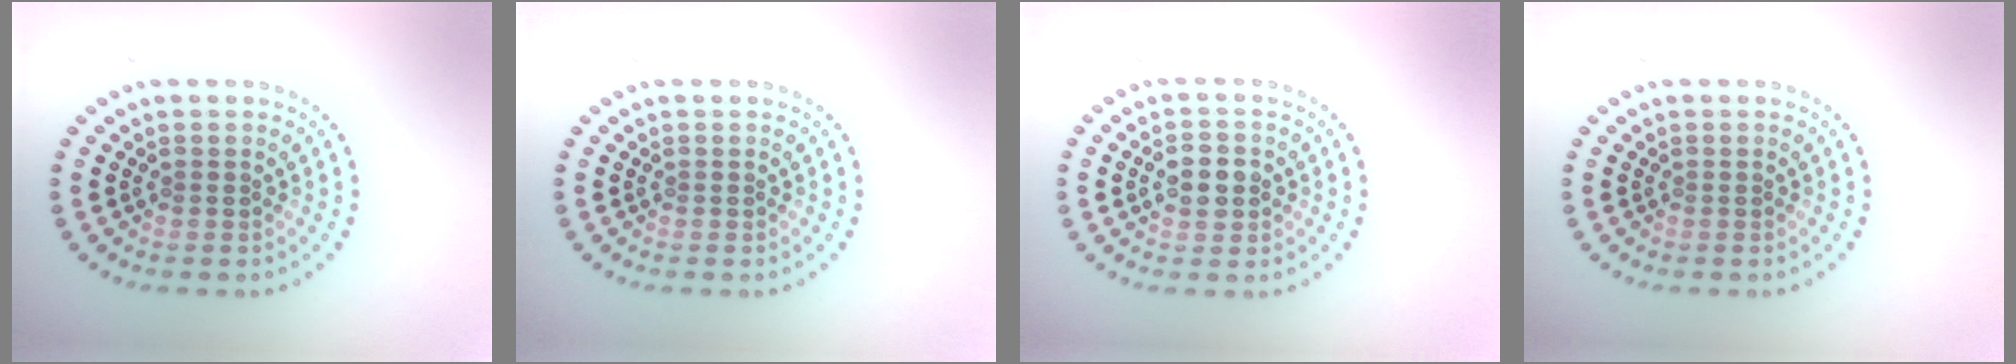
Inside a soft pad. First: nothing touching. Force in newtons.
{"total": 0.0}
{"total": 3.2, "press": 3.2, "slide": 0.2}
{"total": 0.0}